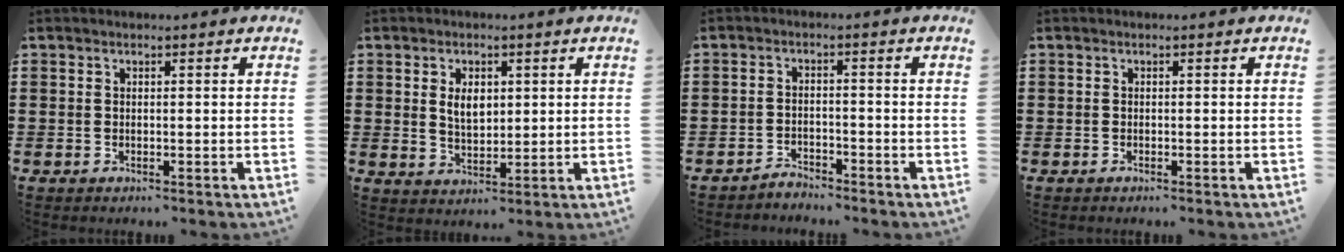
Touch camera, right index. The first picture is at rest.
{"total": 4.0, "force": [1.0, 2.5, 3.0], "torque": [-0.050, 0.004, 0.013]}
{"total": 2.3, "force": [-2.3, 0.2, -0.1], "torque": [-0.006, 0.003, -0.049]}
{"total": 0.0}